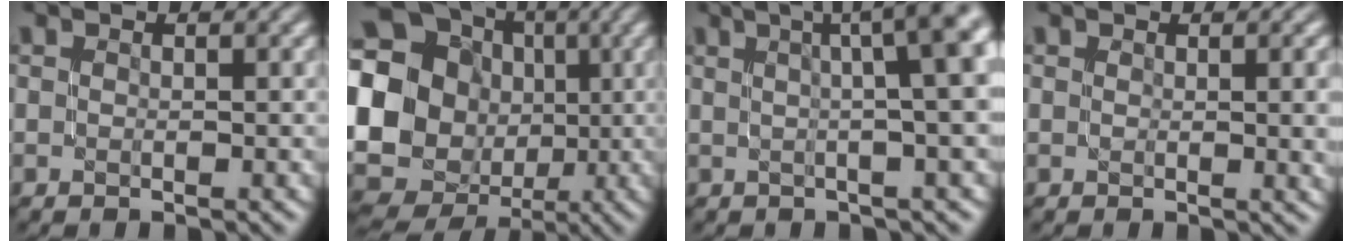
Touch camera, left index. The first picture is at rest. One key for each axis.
{"total": 24.0, "fx": -0.5, "fy": 22.5, "fz": 8.6, "tx": -0.201, "ty": 0.008, "tz": -0.066}
{"total": 11.9, "fx": 3.4, "fy": 4.2, "fz": 10.6, "tx": -0.084, "ty": 0.058, "tz": 0.021}
{"total": 2.8, "fx": 0.6, "fy": 0.9, "fz": 2.6, "tx": -0.025, "ty": -0.001, "tz": 0.010}